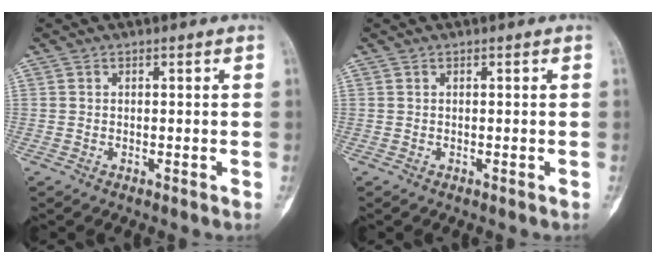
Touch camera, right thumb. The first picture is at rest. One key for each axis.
{"total": 0.0}